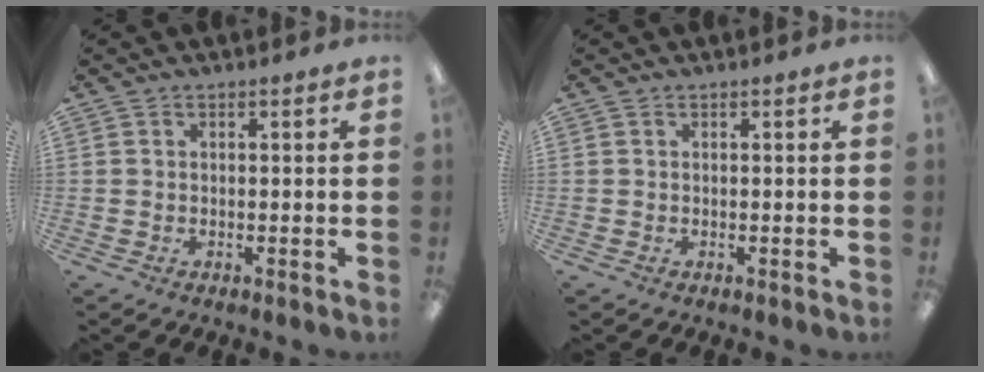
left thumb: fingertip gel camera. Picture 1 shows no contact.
{"total": 0.0}